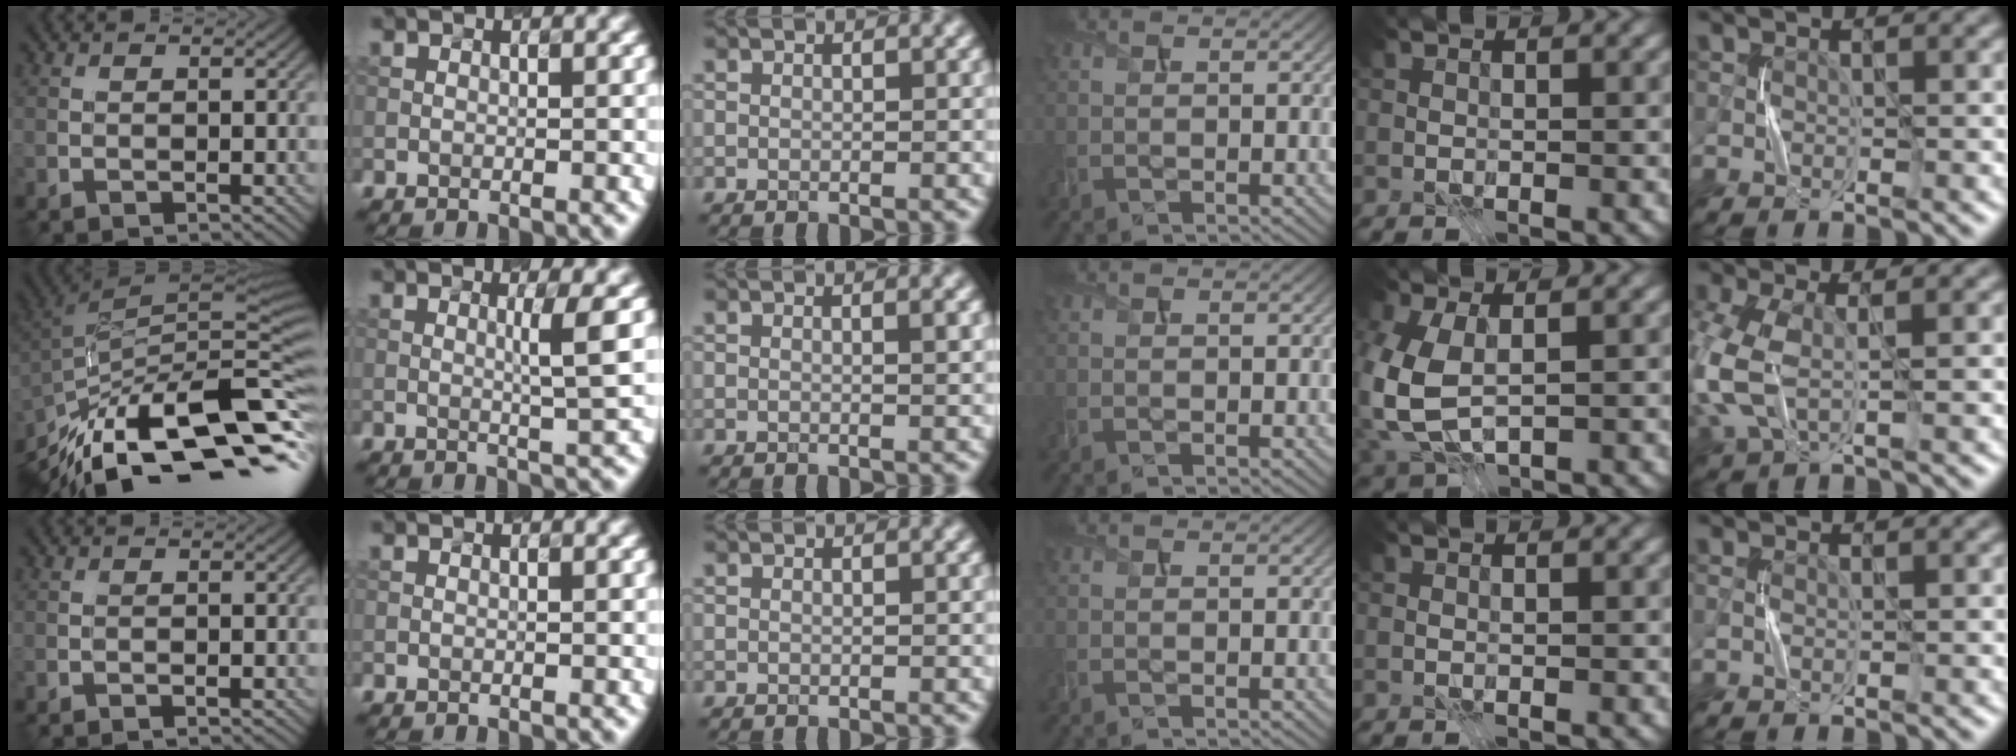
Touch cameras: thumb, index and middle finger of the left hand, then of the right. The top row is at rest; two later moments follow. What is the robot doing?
{"motion": "press", "object": "syringe"}